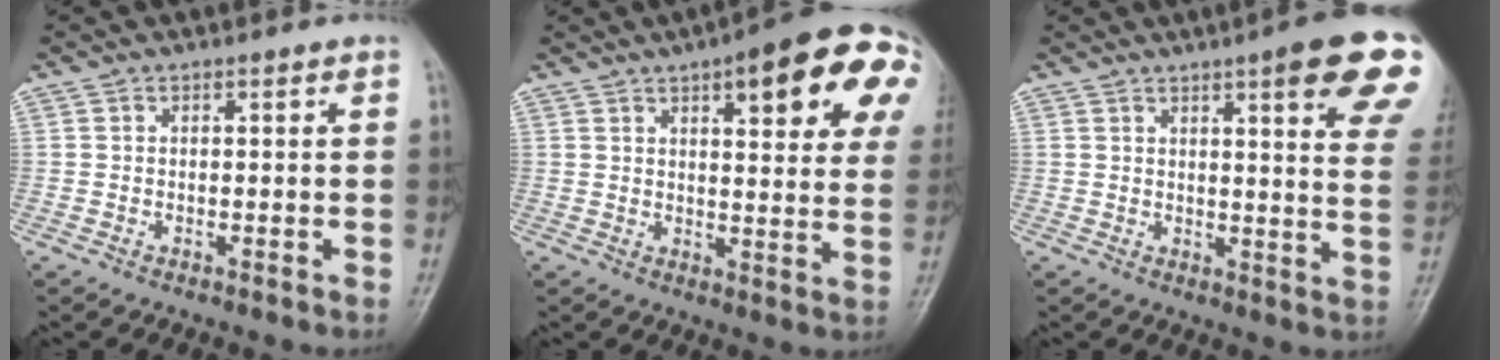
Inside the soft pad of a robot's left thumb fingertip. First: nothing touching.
{"total": 20.9, "force": [8.4, 6.4, 18.0], "torque": [-0.208, -0.005, 0.100]}
{"total": 17.6, "force": [9.4, 3.1, 14.5], "torque": [-0.164, -0.030, 0.105]}